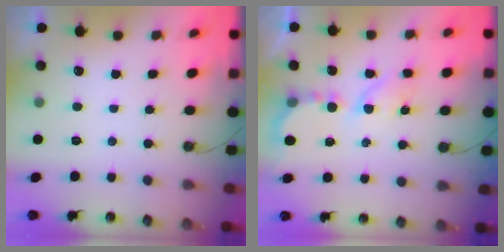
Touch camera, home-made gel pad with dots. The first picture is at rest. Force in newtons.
{"total": 6.4, "press": 6.3, "slide": 0.6}